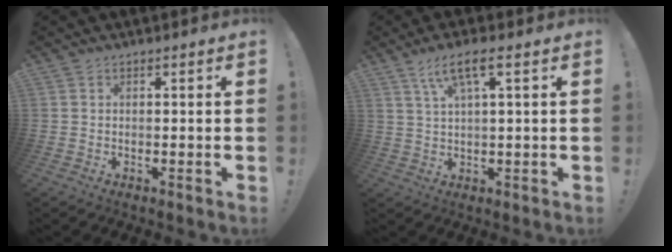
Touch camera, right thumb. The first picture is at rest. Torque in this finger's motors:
{"motor_torque": [0.16, 0.32, 0.24, 0.36, 0.12]}